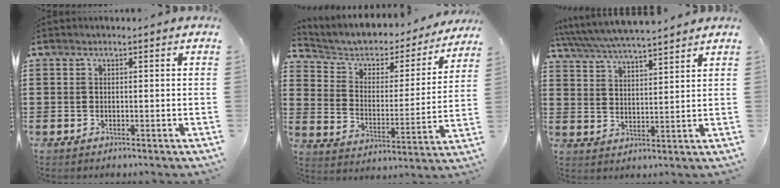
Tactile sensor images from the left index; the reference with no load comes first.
{"total": 4.1, "force": [3.2, 2.3, 1.3], "torque": [-0.049, -0.028, 0.046]}
{"total": 5.4, "force": [5.2, 0.1, 1.4], "torque": [-0.049, -0.026, 0.090]}